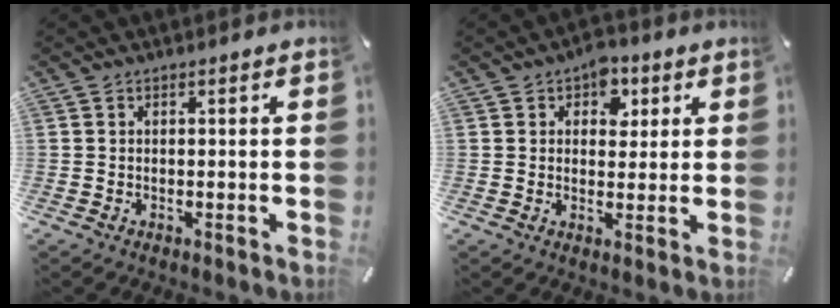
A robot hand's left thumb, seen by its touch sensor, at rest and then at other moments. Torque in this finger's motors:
{"motor_torque": [1.01, 0.97, 0.63, -0.68, 0.21]}